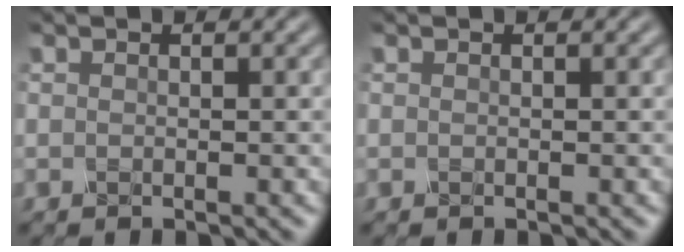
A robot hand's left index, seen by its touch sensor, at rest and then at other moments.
{"total": 0.0}